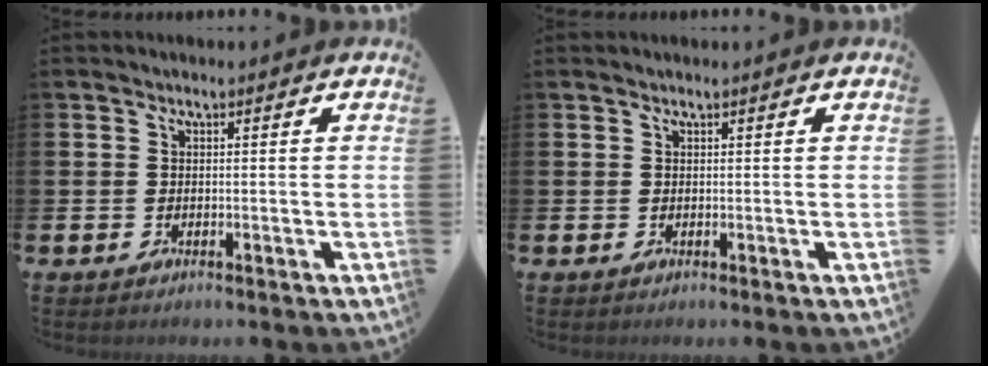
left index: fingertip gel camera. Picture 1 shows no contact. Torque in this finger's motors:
{"motor_torque": [-0.03, 0.07, -0.03, -0.01]}